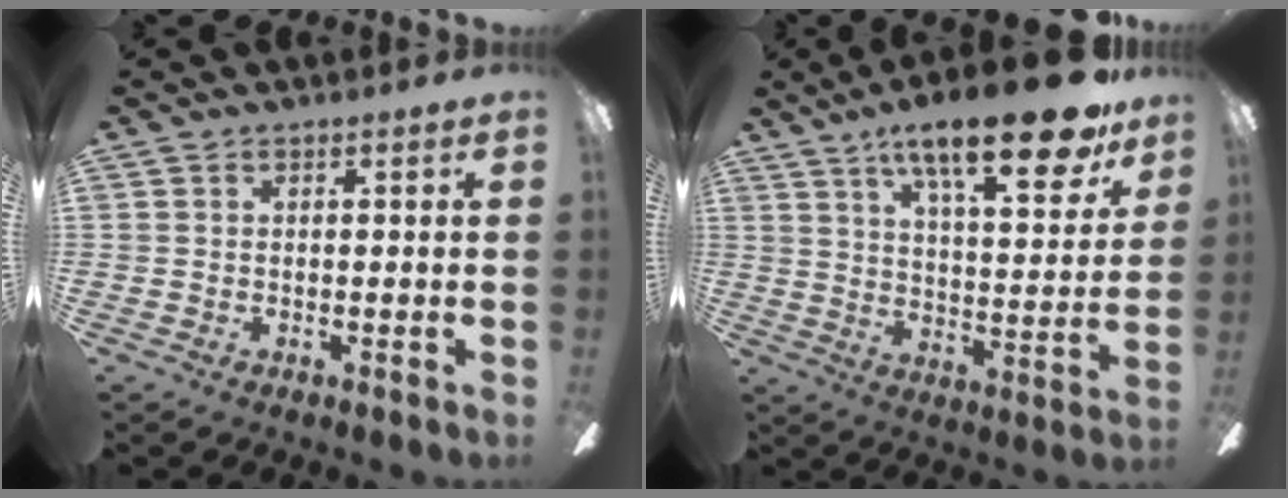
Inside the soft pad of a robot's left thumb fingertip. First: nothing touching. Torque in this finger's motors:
{"motor_torque": [2.03, 1.49, 1.63, -1.14, 0.50]}